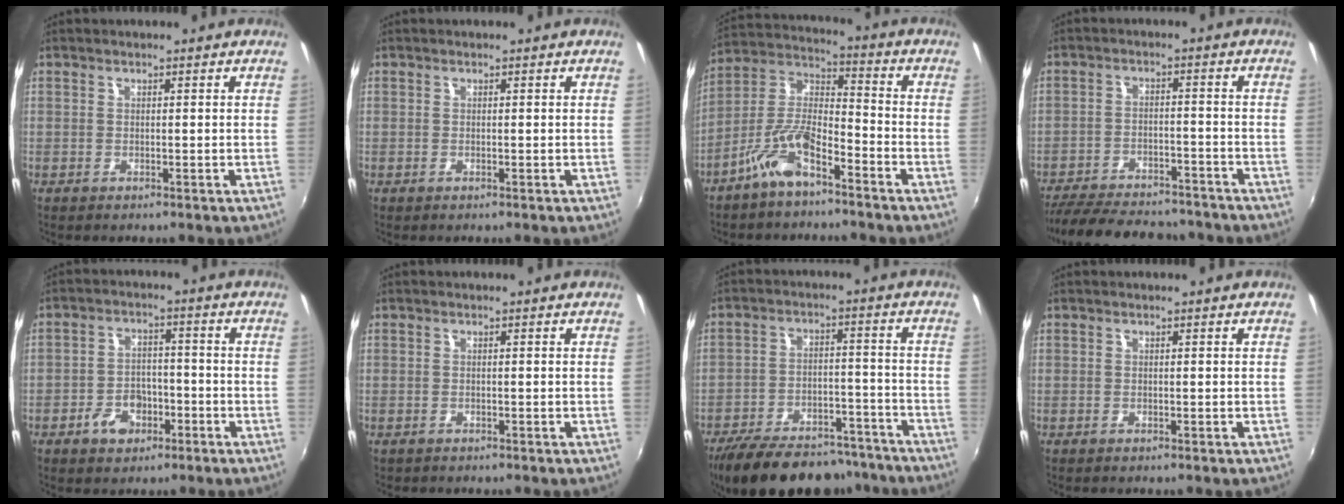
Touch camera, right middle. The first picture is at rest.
{"total": 0.0}
{"total": 9.4, "force": [-6.2, 3.0, 6.4], "torque": [-0.141, 0.014, -0.120]}
{"total": 20.4, "force": [-17.4, 6.5, 8.5], "torque": [-0.182, -0.009, -0.244]}
{"total": 6.2, "force": [-3.5, 4.2, 2.8], "torque": [-0.067, 0.011, -0.052]}
{"total": 0.5, "force": [-0.4, 0.3, 0.0], "torque": [-0.003, -0.001, -0.006]}
{"total": 22.7, "force": [-18.8, 8.5, 9.5], "torque": [-0.190, 0.004, -0.258]}
{"total": 0.0}